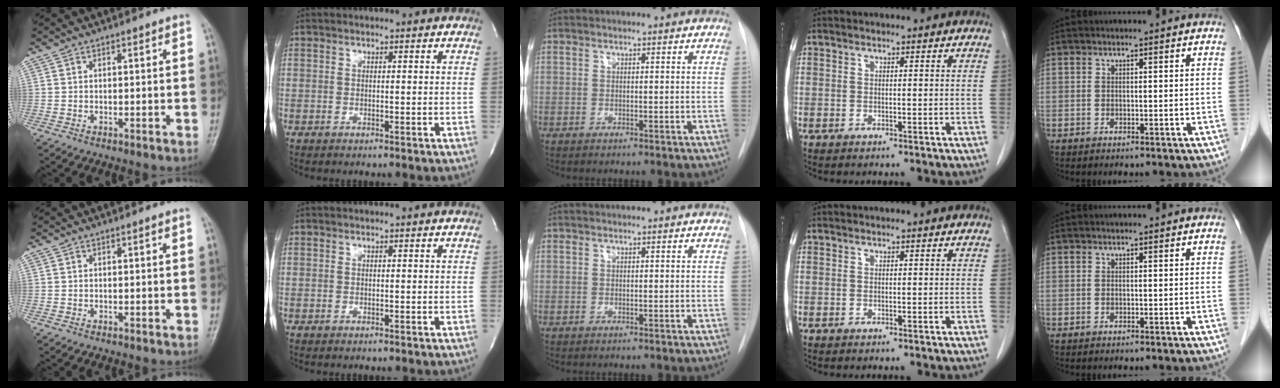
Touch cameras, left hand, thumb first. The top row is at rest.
{}